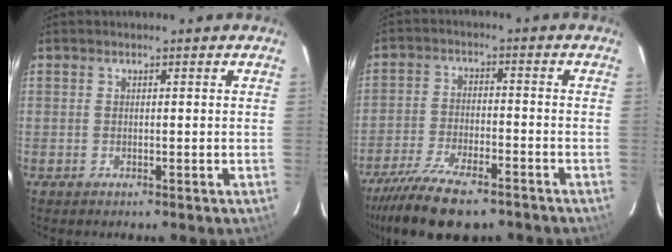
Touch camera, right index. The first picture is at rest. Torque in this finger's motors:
{"motor_torque": [1.39, -0.75, 0.52, 0.08]}